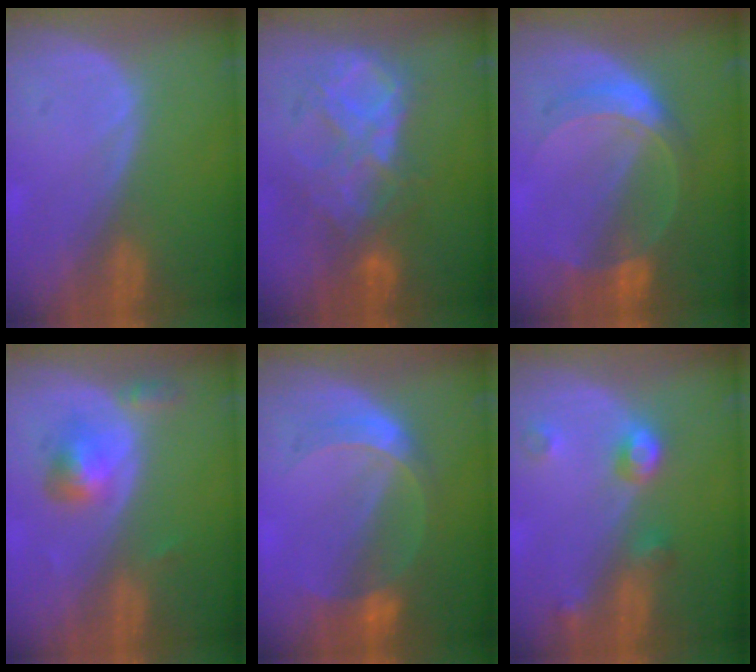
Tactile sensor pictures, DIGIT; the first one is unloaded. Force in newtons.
{"total": 9.2, "press": 7.9, "slide": 4.8}
{"total": 6.3, "press": 6.3, "slide": 0.1}
{"total": 4.0, "press": 4.0, "slide": 0.2}
{"total": 6.4, "press": 5.7, "slide": 2.9}
{"total": 4.5, "press": 4.0, "slide": 2.0}